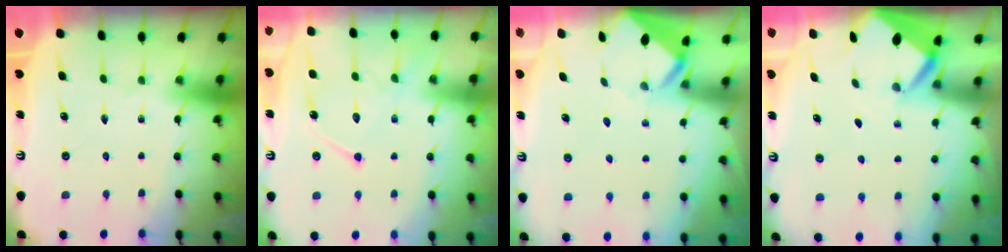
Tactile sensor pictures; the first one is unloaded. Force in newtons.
{"total": 14.1, "press": 14.1, "slide": 1.3}
{"total": 4.0, "press": 3.9, "slide": 0.3}
{"total": 2.8, "press": 2.8, "slide": 0.2}